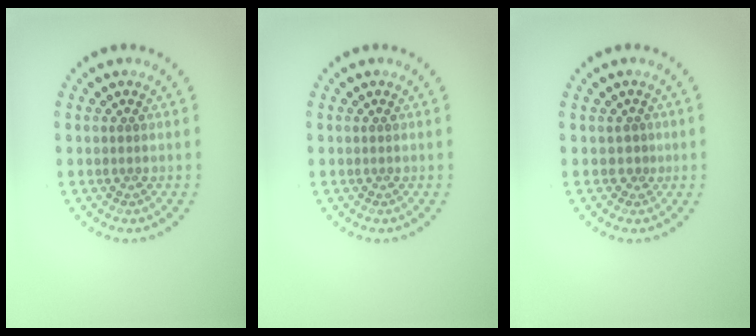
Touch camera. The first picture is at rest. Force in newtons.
{"total": 0.0}
{"total": 0.8, "press": 0.5, "slide": 0.6}